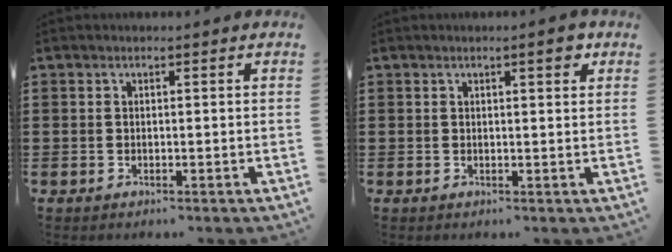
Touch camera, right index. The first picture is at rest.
{"total": 2.5, "force": [1.4, 0.4, 2.0], "torque": [-0.024, -0.001, 0.019]}